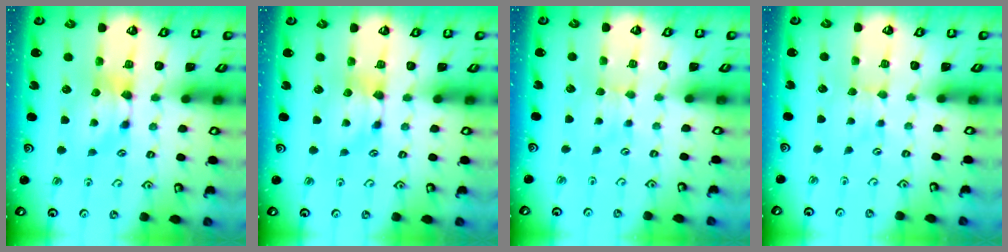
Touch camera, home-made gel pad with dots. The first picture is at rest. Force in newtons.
{"total": 0.0}
{"total": 1.9, "press": 1.8, "slide": 0.4}
{"total": 2.4, "press": 2.3, "slide": 0.5}